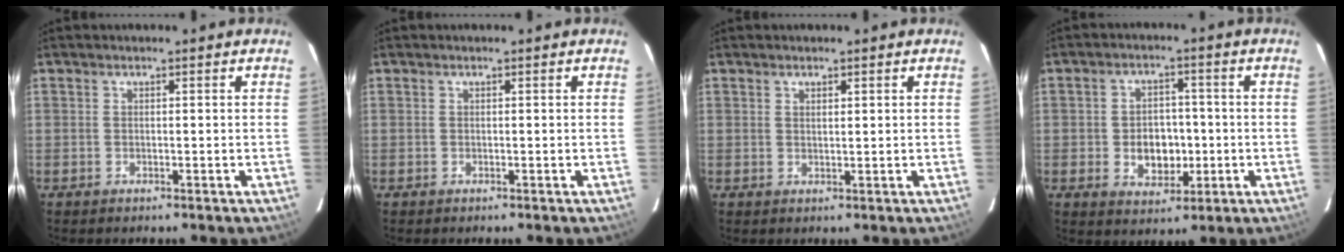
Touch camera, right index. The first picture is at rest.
{"total": 0.0}
{"total": 1.1, "force": [0.8, 0.4, 0.7], "torque": [-0.011, 0.000, 0.015]}
{"total": 7.5, "force": [-1.4, 5.5, 4.9], "torque": [-0.095, 0.007, -0.010]}